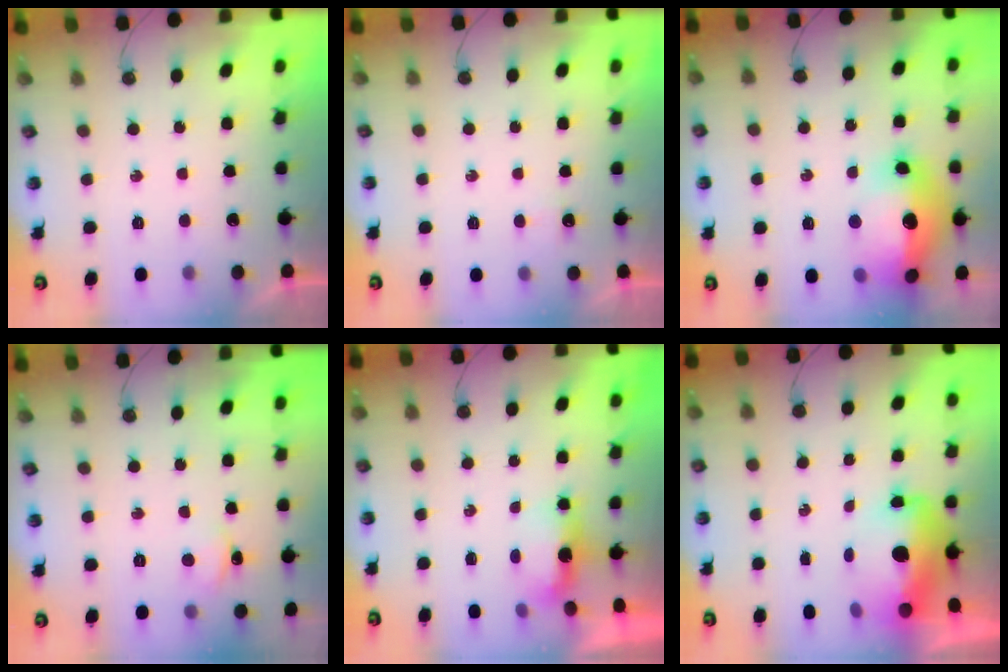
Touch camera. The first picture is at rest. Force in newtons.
{"total": 2.2, "press": 2.1, "slide": 0.4}
{"total": 24.8, "press": 21.5, "slide": 12.4}
{"total": 4.0, "press": 4.0, "slide": 0.5}
{"total": 5.0, "press": 4.9, "slide": 0.6}
{"total": 12.9, "press": 12.8, "slide": 1.5}